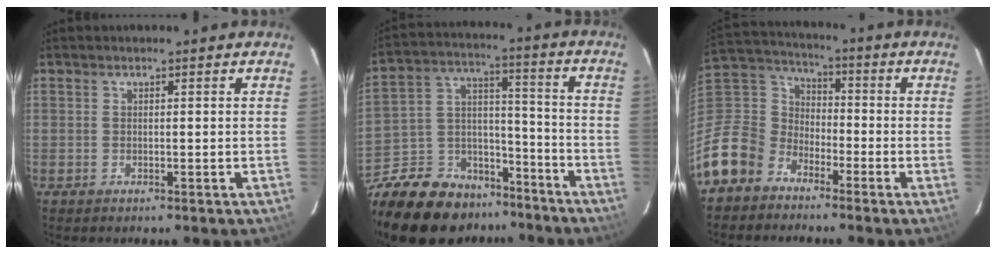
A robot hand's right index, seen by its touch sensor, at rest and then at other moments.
{"total": 21.7, "force": [-16.2, 12.0, 8.1], "torque": [-0.201, 0.057, -0.244]}
{"total": 14.0, "force": [-9.0, 10.1, 3.6], "torque": [-0.120, 0.037, -0.179]}